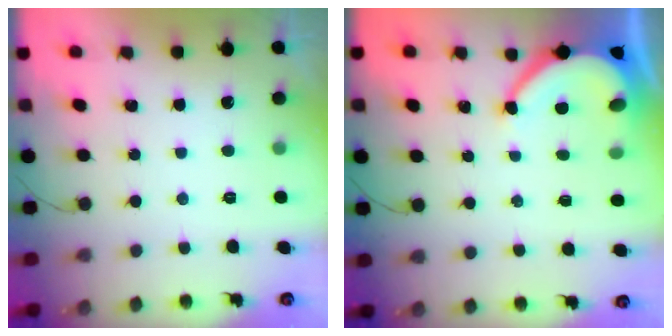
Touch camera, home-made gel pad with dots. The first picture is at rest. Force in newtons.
{"total": 8.1, "press": 8.1, "slide": 0.4}